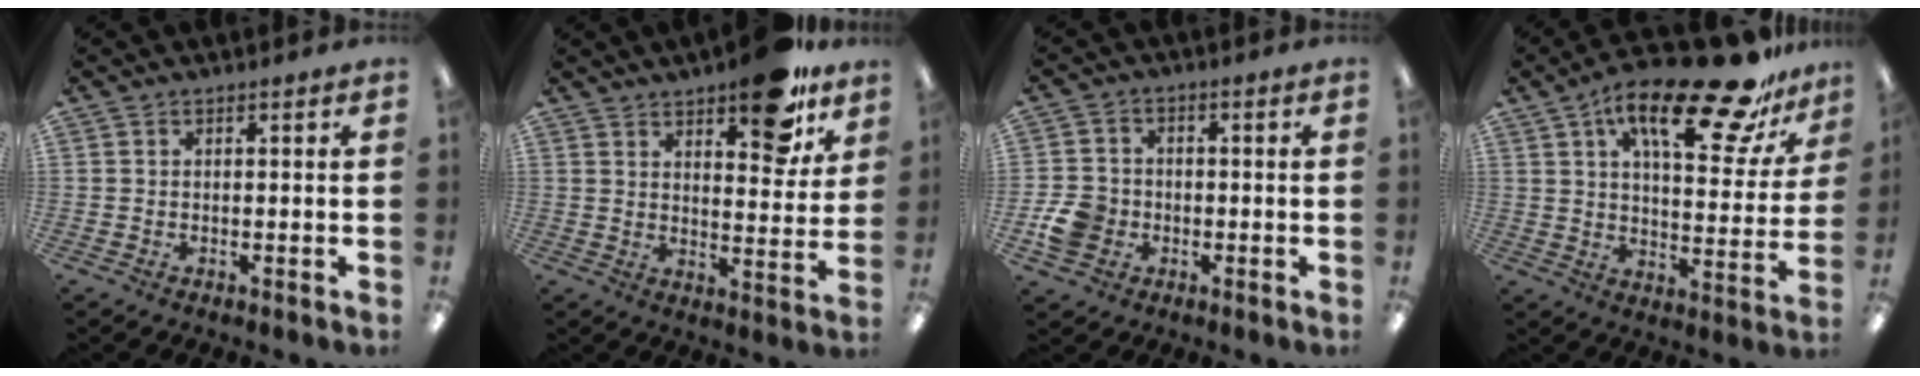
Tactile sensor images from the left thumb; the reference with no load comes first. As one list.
[{"total": 13.6, "force": [9.9, 5.2, 7.7], "torque": [-0.079, -0.069, 0.165]}, {"total": 7.3, "force": [-2.2, 6.2, 3.1], "torque": [-0.063, 0.015, -0.039]}, {"total": 23.7, "force": [14.6, 8.1, 16.8], "torque": [-0.248, -0.082, 0.234]}]